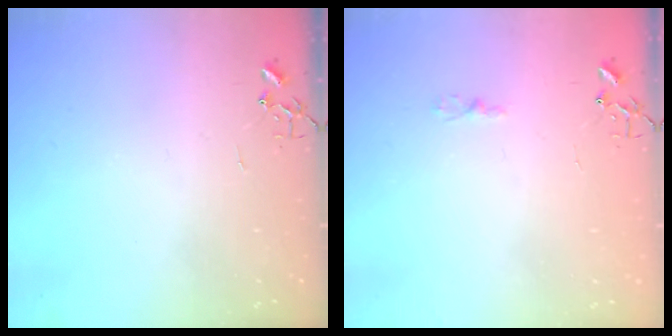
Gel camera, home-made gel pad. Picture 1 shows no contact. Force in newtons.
{"total": 3.1, "press": 3.1, "slide": 0.3}